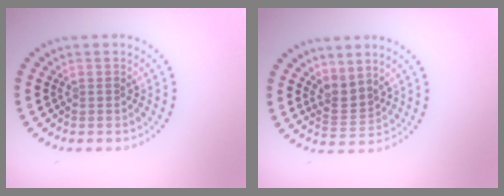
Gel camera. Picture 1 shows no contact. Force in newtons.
{"total": 2.3, "press": 1.5, "slide": 1.7}